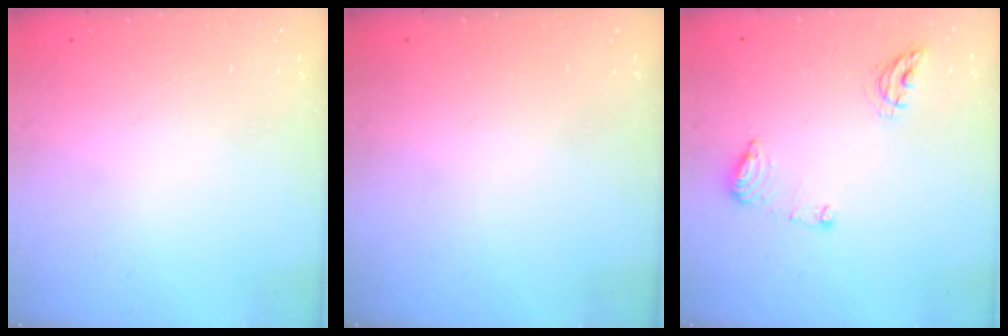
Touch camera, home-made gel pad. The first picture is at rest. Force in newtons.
{"total": 0.0}
{"total": 8.1, "press": 8.1, "slide": 0.9}